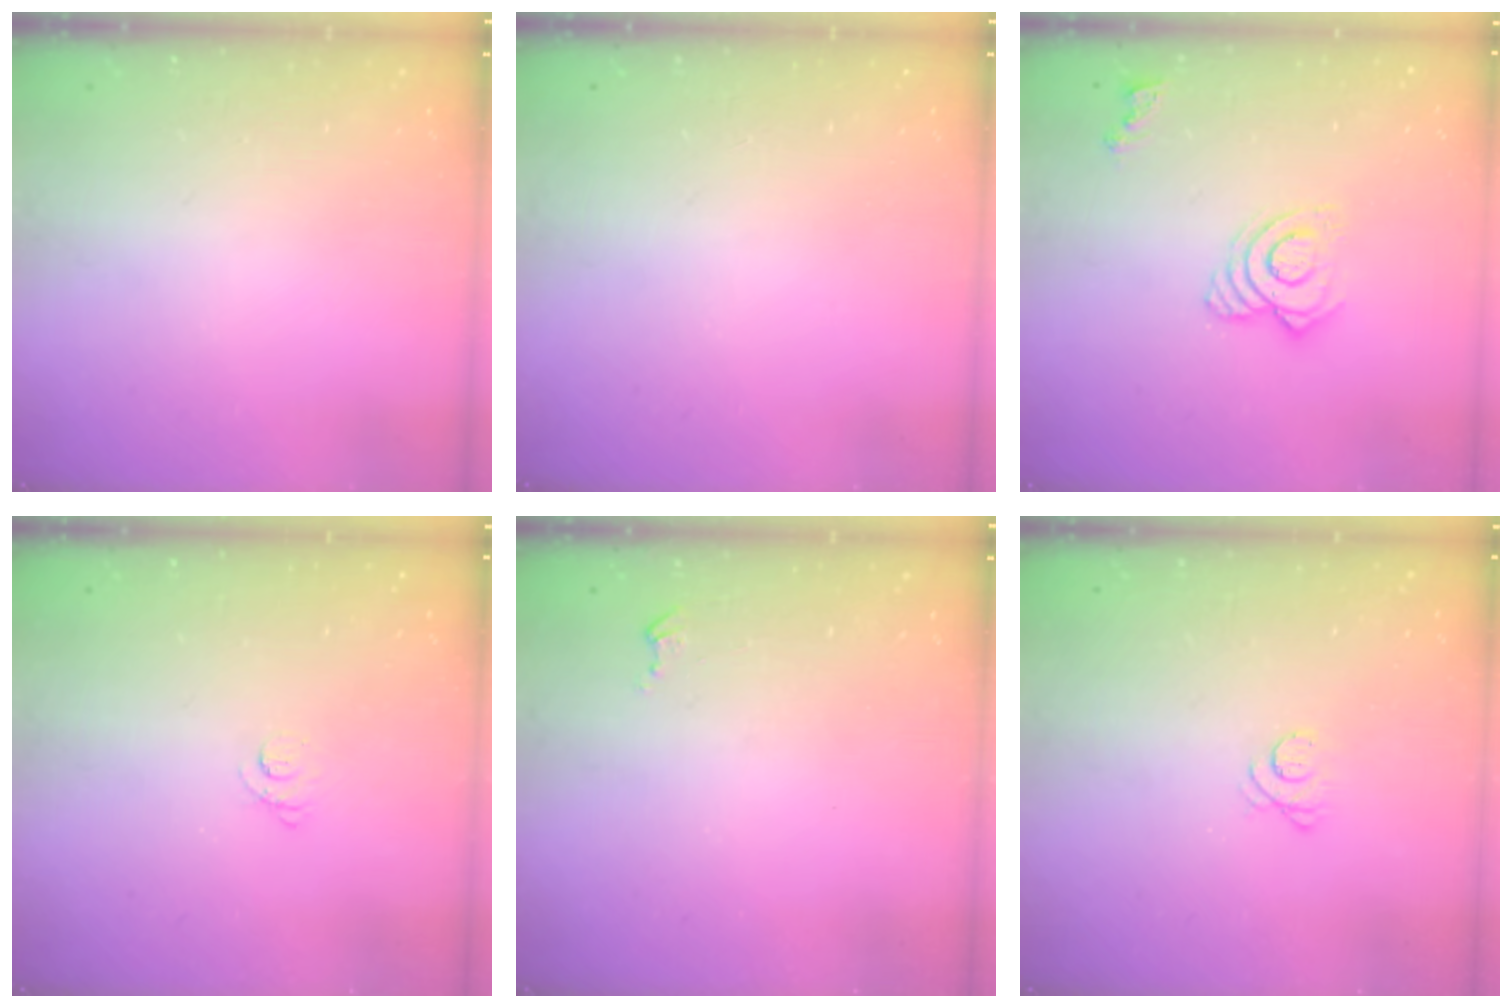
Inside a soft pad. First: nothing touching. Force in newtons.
{"total": 0.0}
{"total": 10.2, "press": 10.2, "slide": 1.2}
{"total": 2.3, "press": 2.2, "slide": 0.2}
{"total": 2.5, "press": 2.5, "slide": 0.3}
{"total": 3.6, "press": 3.6, "slide": 0.4}